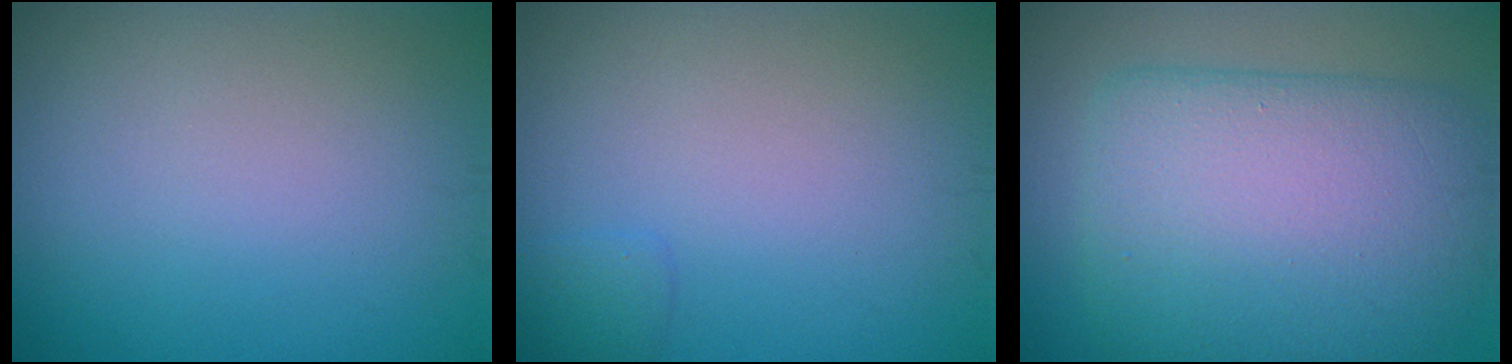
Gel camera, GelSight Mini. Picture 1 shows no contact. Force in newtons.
{"total": 0.9, "press": 0.9, "slide": 0.1}
{"total": 10.8, "press": 10.8, "slide": 0.6}